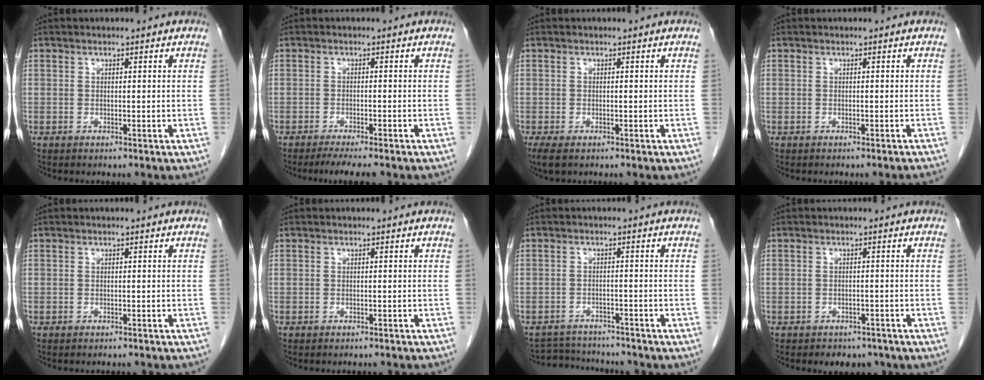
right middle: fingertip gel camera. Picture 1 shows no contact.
{"total": 5.3, "force": [-4.3, 0.3, 3.0], "torque": [-0.040, -0.010, -0.064]}
{"total": 3.4, "force": [-2.3, 1.4, 2.1], "torque": [-0.042, -0.011, -0.033]}
{"total": 1.6, "force": [-1.5, -0.1, 0.5], "torque": [-0.009, 0.000, -0.019]}
{"total": 4.6, "force": [-4.3, 0.9, 1.4], "torque": [-0.019, -0.009, -0.047]}
{"total": 4.9, "force": [-4.6, 1.0, 1.4], "torque": [-0.018, -0.009, -0.049]}
{"total": 7.4, "force": [-7.3, 1.2, 0.6], "torque": [-0.009, 0.010, -0.106]}
{"total": 4.4, "force": [-3.7, 2.2, 0.8], "torque": [-0.005, 0.006, -0.046]}